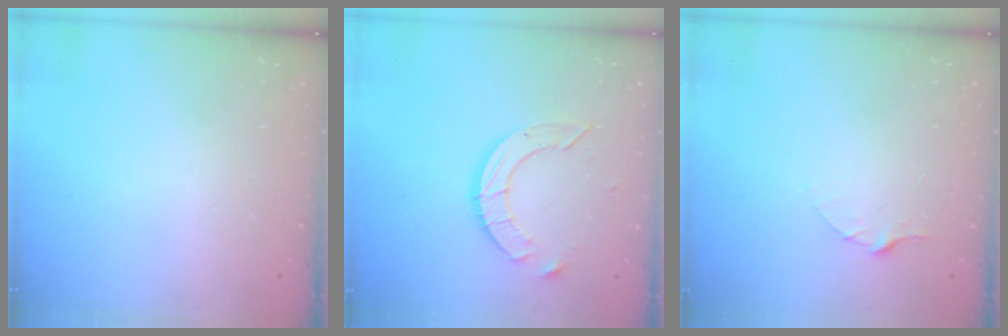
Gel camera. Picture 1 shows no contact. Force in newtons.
{"total": 9.8, "press": 9.8, "slide": 0.9}
{"total": 5.2, "press": 5.2, "slide": 0.5}